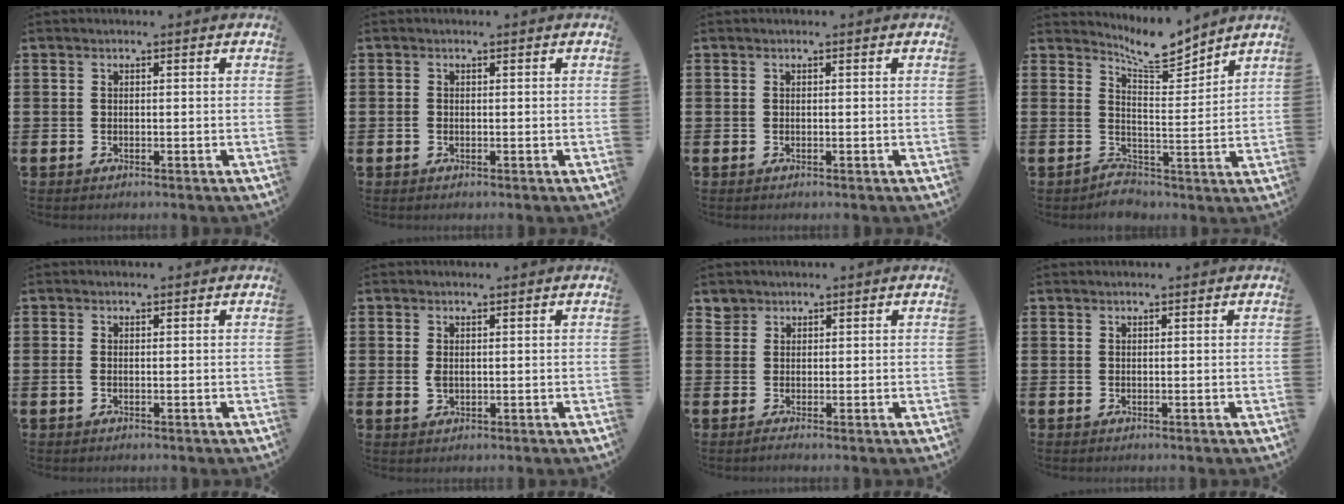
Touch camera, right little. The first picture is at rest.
{"total": 0.7, "force": [0.0, 0.5, 0.4], "torque": [-0.001, 0.003, -0.004]}
{"total": 0.0}
{"total": 5.5, "force": [4.4, 2.7, 2.1], "torque": [-0.055, -0.032, 0.077]}
{"total": 0.7, "force": [0.0, 0.3, 0.6], "torque": [-0.012, 0.002, -0.001]}
{"total": 1.3, "force": [0.5, 0.7, 1.0], "torque": [-0.013, 0.000, 0.007]}
{"total": 1.3, "force": [1.1, 0.8, 0.0], "torque": [0.011, -0.002, 0.017]}
{"total": 0.0}